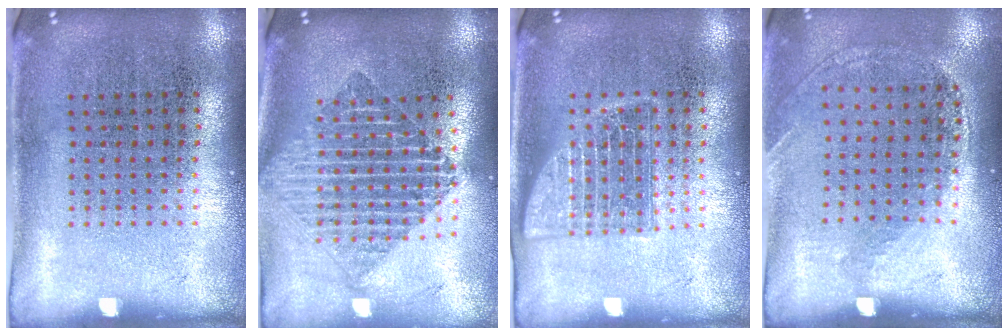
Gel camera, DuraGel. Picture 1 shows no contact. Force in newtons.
{"total": 1.9, "press": 1.6, "slide": 1.1}
{"total": 1.5, "press": 1.5, "slide": 0.3}
{"total": 1.1, "press": 0.9, "slide": 0.7}